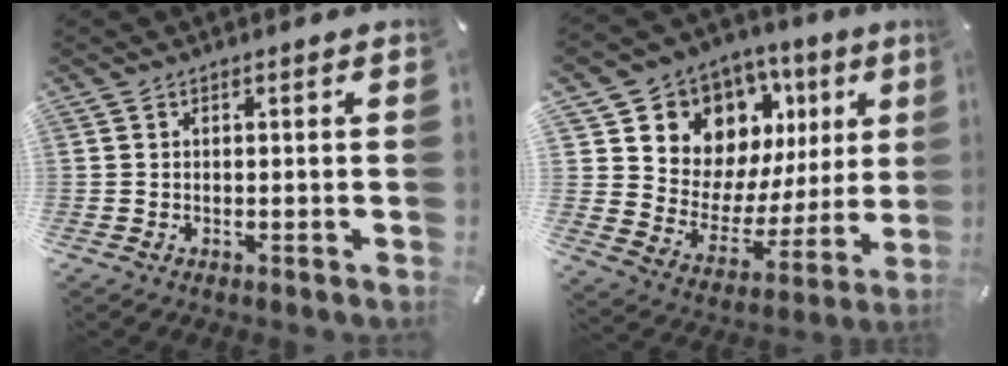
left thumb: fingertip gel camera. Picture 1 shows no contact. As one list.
[{"total": 10.6, "force": [6.2, 8.3, 2.1], "torque": [-0.031, -0.086, 0.117]}]